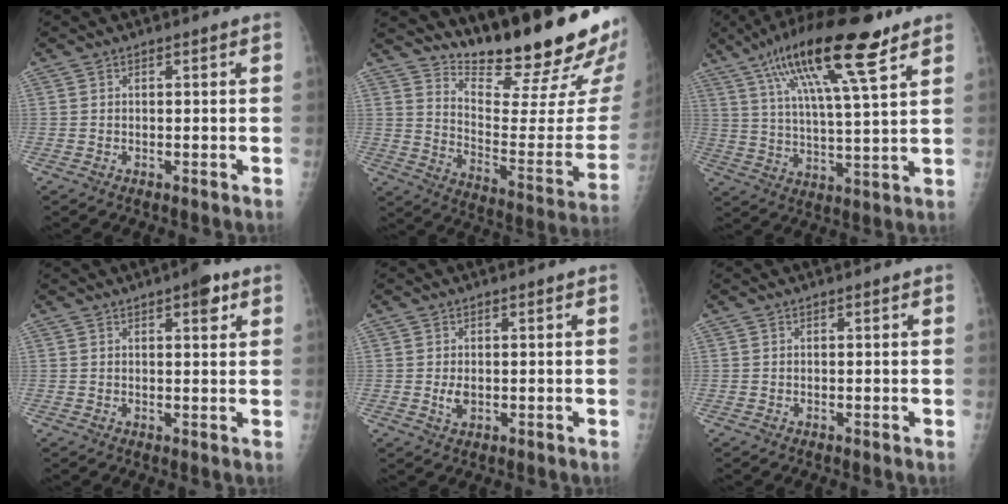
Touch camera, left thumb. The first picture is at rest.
{"total": 25.6, "force": [19.5, 4.9, 15.7], "torque": [-0.209, -0.138, 0.286]}
{"total": 19.5, "force": [10.9, 4.1, 15.6], "torque": [-0.266, -0.019, 0.190]}
{"total": 4.1, "force": [2.2, 1.5, 3.1], "torque": [-0.030, -0.007, 0.026]}
{"total": 2.2, "force": [0.0, 1.3, 1.8], "torque": [-0.031, -0.006, 0.003]}
{"total": 0.0}